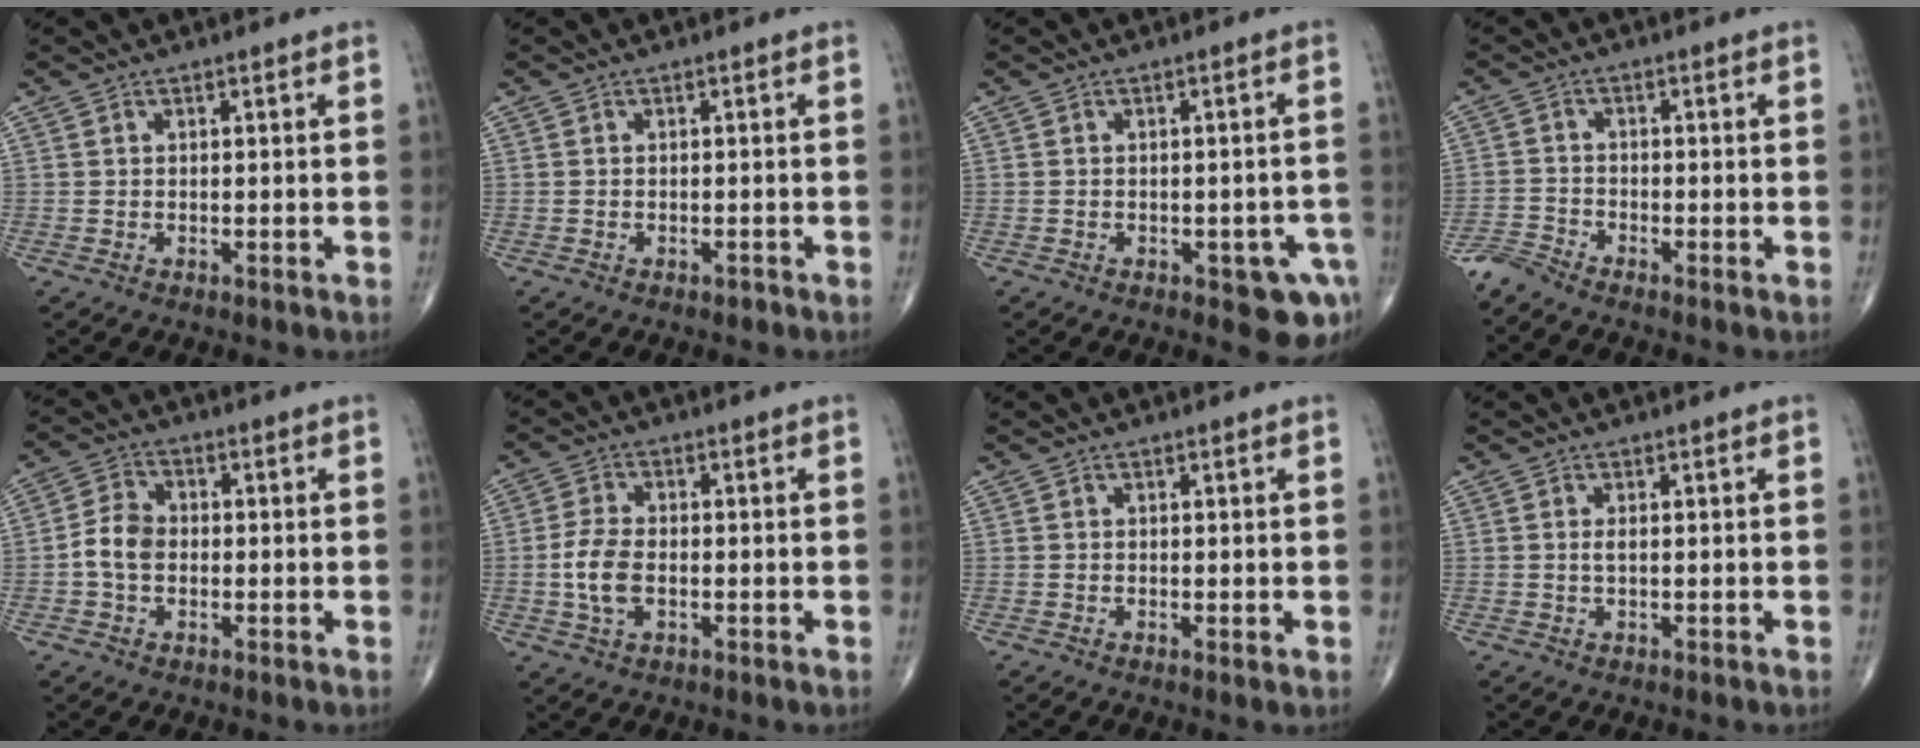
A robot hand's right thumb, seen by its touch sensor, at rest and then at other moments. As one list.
[{"total": 0.6, "force": [-0.5, 0.3, 0.2], "torque": [-0.004, 0.000, -0.009]}, {"total": 6.5, "force": [-3.0, 2.8, 5.1], "torque": [-0.041, 0.012, -0.030]}, {"total": 2.7, "force": [-2.7, 0.0, 0.2], "torque": [-0.009, -0.012, -0.067]}, {"total": 5.6, "force": [-0.9, 4.1, 3.7], "torque": [-0.065, 0.019, -0.026]}, {"total": 6.2, "force": [-1.1, 3.5, 5.0], "torque": [-0.107, 0.007, -0.023]}, {"total": 0.6, "force": [0.0, 0.1, 0.6], "torque": [-0.013, -0.004, -0.003]}, {"total": 0.9, "force": [0.0, 0.3, 0.8], "torque": [-0.021, -0.002, 0.000]}]